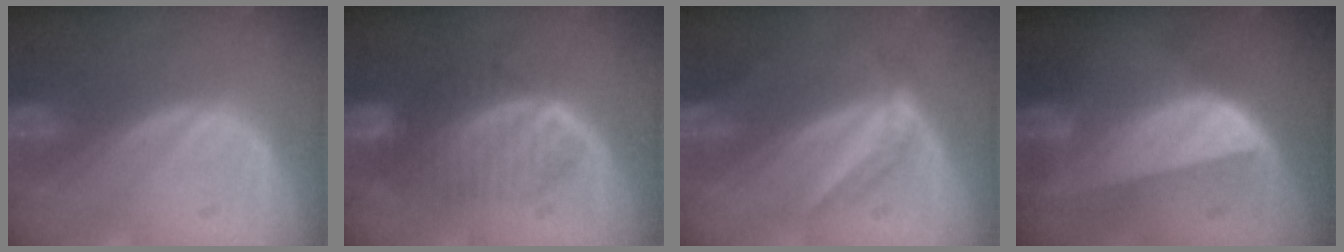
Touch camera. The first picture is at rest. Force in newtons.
{"total": 7.0, "press": 6.5, "slide": 2.5}
{"total": 4.5, "press": 4.0, "slide": 2.1}
{"total": 7.7, "press": 6.9, "slide": 3.5}